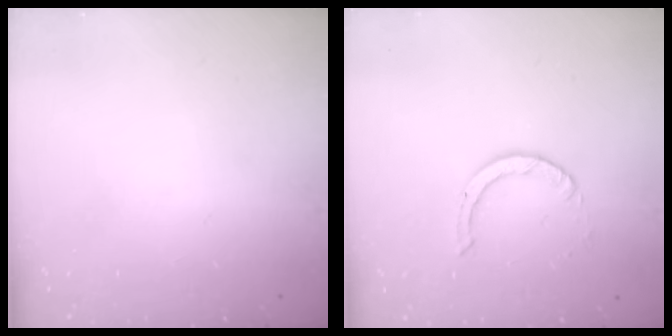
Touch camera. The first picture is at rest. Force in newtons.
{"total": 2.2, "press": 2.2, "slide": 0.2}